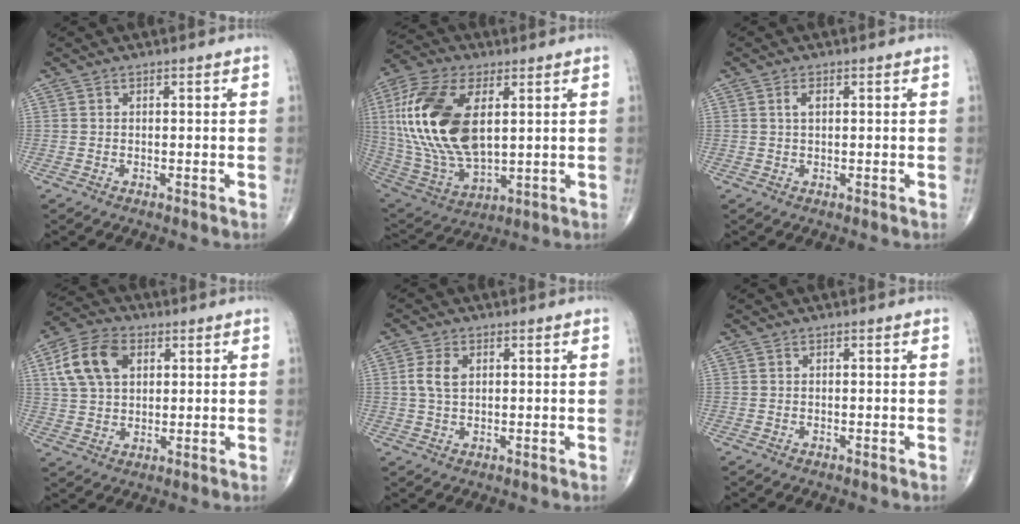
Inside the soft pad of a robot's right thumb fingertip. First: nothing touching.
{"total": 23.9, "force": [4.4, 12.7, 19.7], "torque": [-0.414, -0.018, 0.084]}
{"total": 1.7, "force": [0.5, 0.8, 1.4], "torque": [-0.028, 0.005, 0.010]}
{"total": 11.5, "force": [3.8, 7.6, 7.8], "torque": [-0.138, 0.006, 0.070]}
{"total": 4.3, "force": [0.9, 2.6, 3.2], "torque": [-0.069, 0.003, 0.018]}
{"total": 0.0}